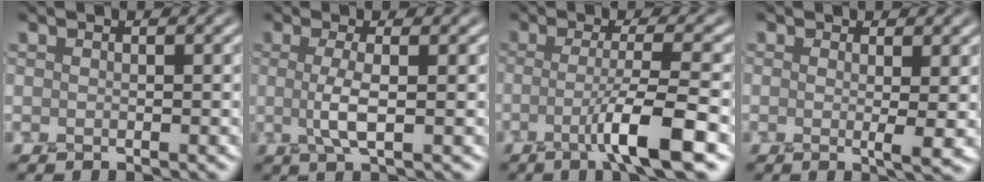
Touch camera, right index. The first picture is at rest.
{"total": 3.0, "force": [-0.1, 0.7, 2.9], "torque": [-0.060, -0.003, -0.004]}
{"total": 5.8, "force": [-2.2, 0.6, 5.3], "torque": [-0.086, -0.001, -0.050]}
{"total": 2.3, "force": [0.2, 0.3, 2.2], "torque": [-0.034, -0.010, 0.003]}